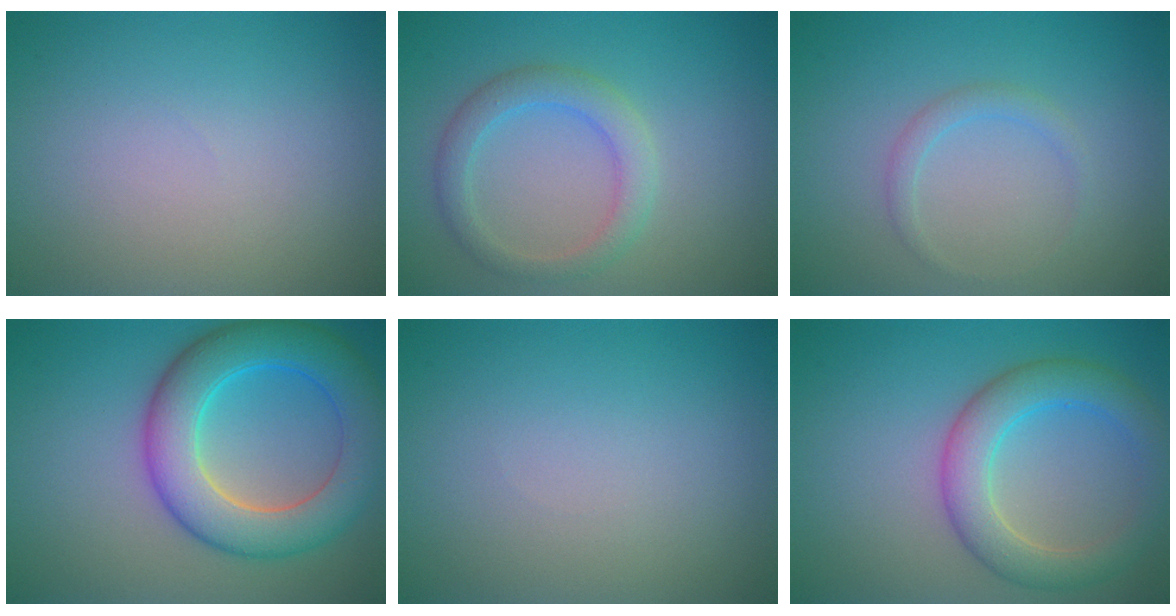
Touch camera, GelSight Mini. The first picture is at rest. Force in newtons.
{"total": 3.0, "press": 3.0, "slide": 0.1}
{"total": 1.3, "press": 1.3, "slide": 0.0}
{"total": 8.4, "press": 8.3, "slide": 0.3}
{"total": 0.0}
{"total": 5.2, "press": 5.2, "slide": 0.1}